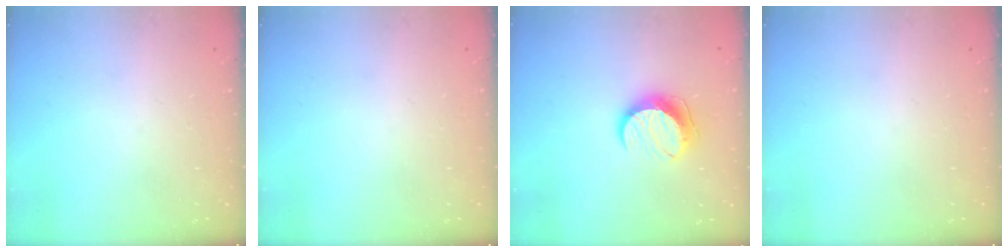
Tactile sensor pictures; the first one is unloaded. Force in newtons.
{"total": 0.0}
{"total": 10.5, "press": 10.5, "slide": 0.0}
{"total": 0.0}